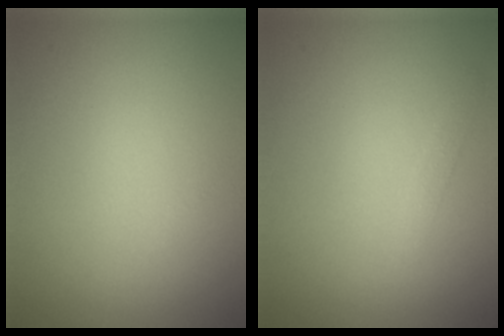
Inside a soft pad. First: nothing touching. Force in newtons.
{"total": 0.9, "press": 0.9, "slide": 0.0}